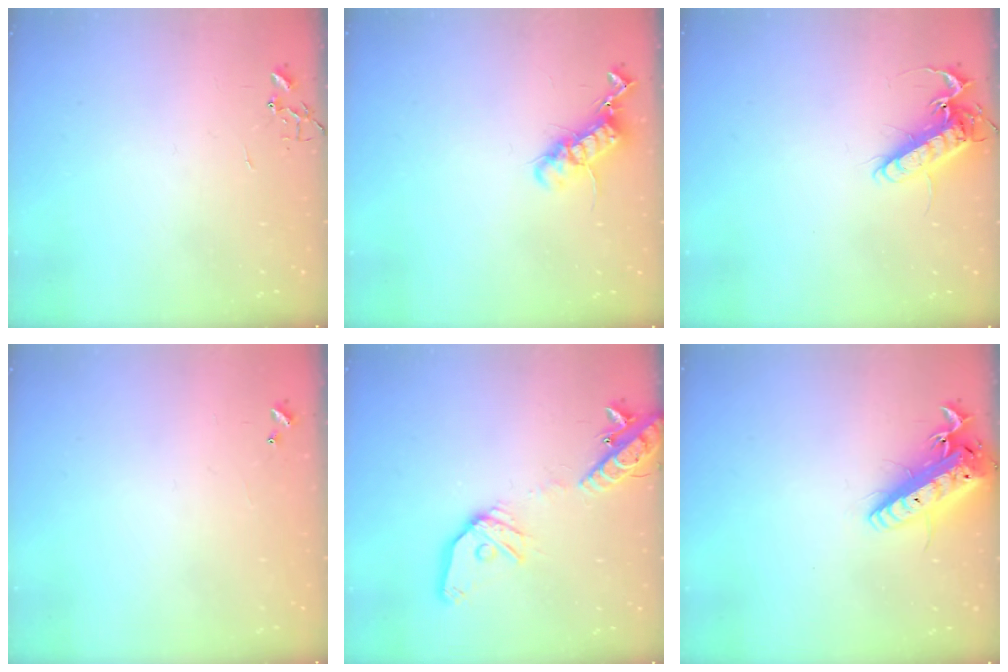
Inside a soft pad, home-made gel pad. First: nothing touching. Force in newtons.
{"total": 12.5, "press": 12.5, "slide": 0.4}
{"total": 13.7, "press": 13.5, "slide": 2.3}
{"total": 3.7, "press": 3.6, "slide": 0.4}
{"total": 17.4, "press": 17.1, "slide": 3.1}
{"total": 16.9, "press": 16.6, "slide": 3.2}